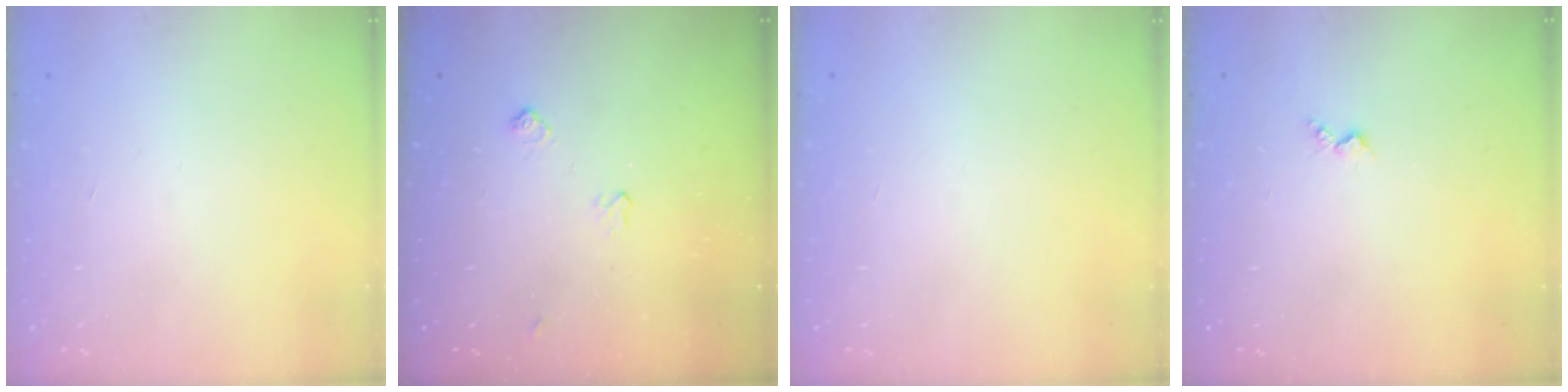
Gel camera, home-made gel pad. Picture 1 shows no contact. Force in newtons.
{"total": 3.9, "press": 3.9, "slide": 0.5}
{"total": 0.0}
{"total": 3.0, "press": 3.0, "slide": 0.5}